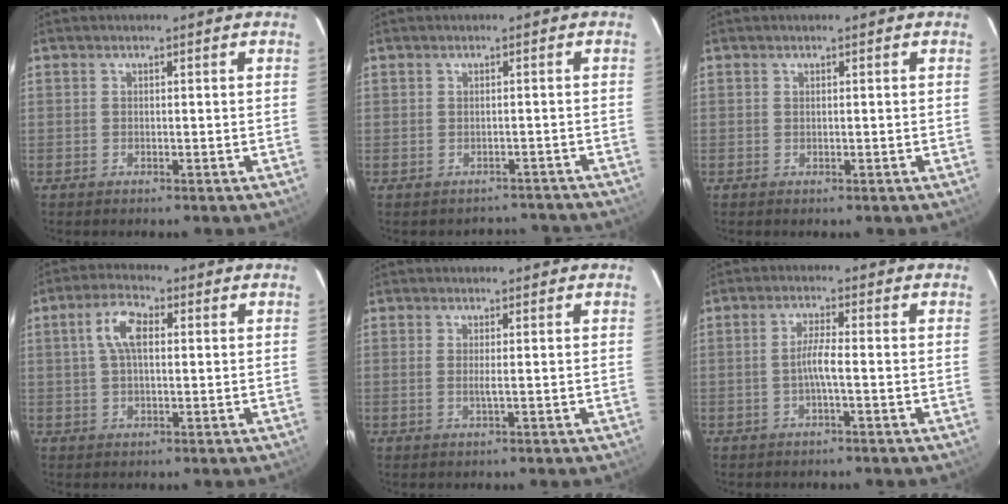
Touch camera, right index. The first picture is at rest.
{"total": 6.1, "force": [-5.3, 3.0, 0.4], "torque": [0.010, 0.029, -0.052]}
{"total": 0.0}
{"total": 6.0, "force": [1.2, 2.8, 5.1], "torque": [-0.100, 0.016, 0.022]}
{"total": 1.1, "force": [0.0, -0.3, 1.1], "torque": [-0.022, -0.005, -0.001]}
{"total": 3.0, "force": [-1.0, -0.2, 2.8], "torque": [-0.056, 0.003, -0.019]}